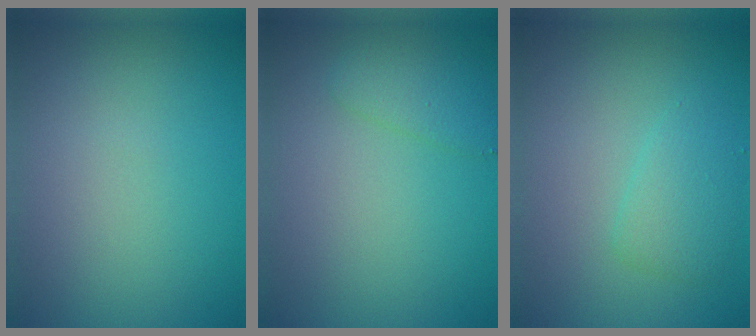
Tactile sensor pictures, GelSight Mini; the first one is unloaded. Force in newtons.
{"total": 1.9, "press": 1.9, "slide": 0.1}
{"total": 2.1, "press": 2.1, "slide": 0.1}